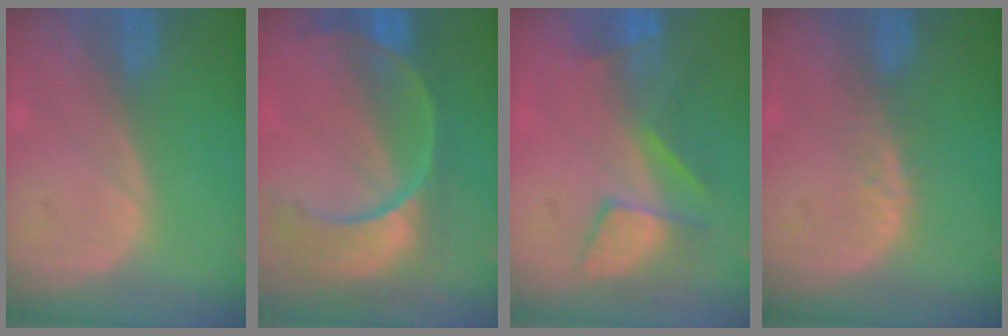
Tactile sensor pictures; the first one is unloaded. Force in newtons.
{"total": 11.2, "press": 9.4, "slide": 6.1}
{"total": 8.0, "press": 7.4, "slide": 3.0}
{"total": 2.1, "press": 2.1, "slide": 0.2}